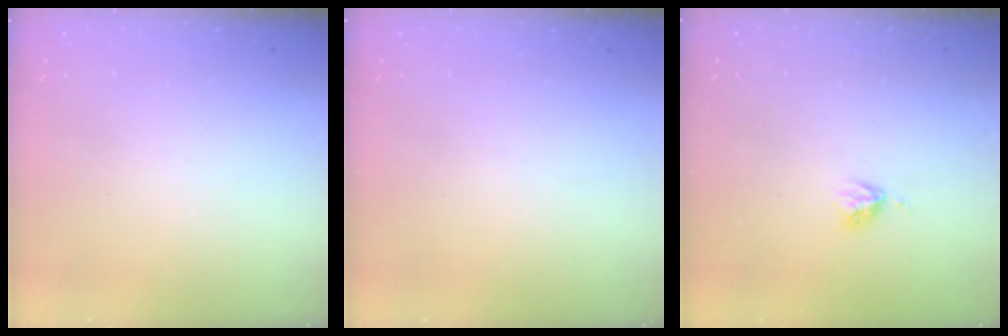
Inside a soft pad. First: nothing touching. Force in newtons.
{"total": 0.0}
{"total": 3.4, "press": 3.3, "slide": 0.5}